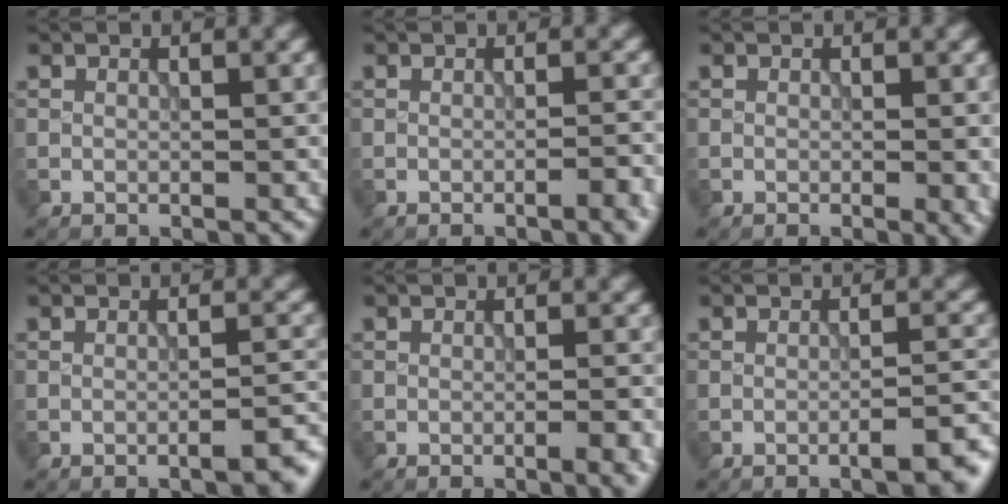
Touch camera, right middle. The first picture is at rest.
{"total": 2.6, "force": [-1.3, 0.6, 2.2], "torque": [-0.024, 0.005, -0.024]}
{"total": 1.6, "force": [-0.3, 0.3, 1.5], "torque": [-0.017, -0.005, -0.004]}
{"total": 3.3, "force": [-2.0, 0.7, 2.5], "torque": [-0.025, 0.008, -0.034]}
{"total": 3.0, "force": [-1.4, 0.8, 2.6], "torque": [-0.024, 0.005, -0.020]}
{"total": 4.7, "force": [-2.7, 1.1, 3.7], "torque": [-0.042, 0.006, -0.039]}